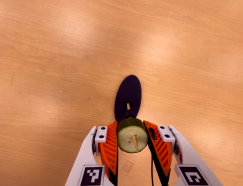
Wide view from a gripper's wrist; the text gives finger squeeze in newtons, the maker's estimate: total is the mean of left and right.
{"total": 10.3, "left": 9.4, "right": 11.2}